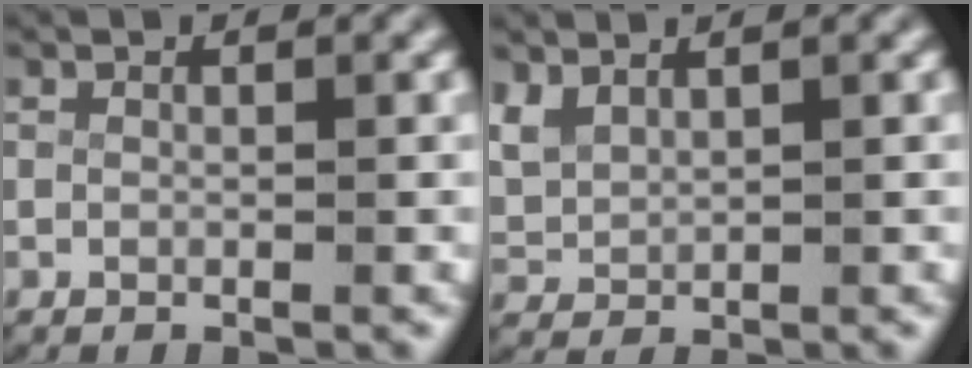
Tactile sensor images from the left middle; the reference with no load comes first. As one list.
[{"total": 2.8, "force": [1.3, 2.1, 1.3], "torque": [-0.050, -0.009, 0.038]}]